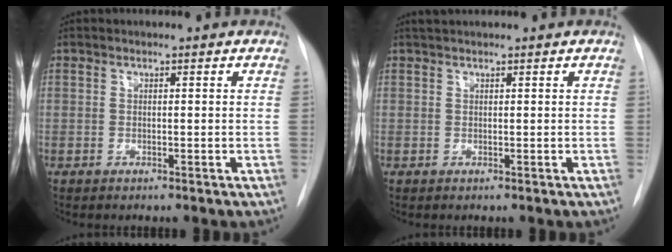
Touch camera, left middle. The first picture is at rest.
{"total": 1.3, "force": [1.2, 0.0, 0.5], "torque": [-0.011, 0.013, 0.025]}